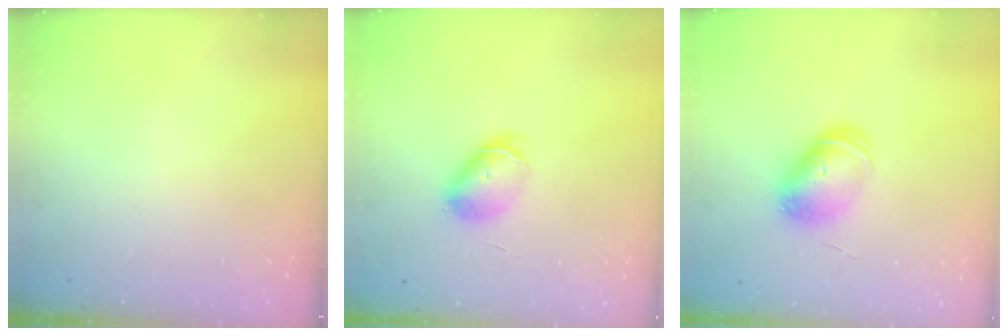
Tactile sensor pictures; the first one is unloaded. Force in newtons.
{"total": 6.9, "press": 6.9, "slide": 0.2}
{"total": 8.7, "press": 8.7, "slide": 0.2}